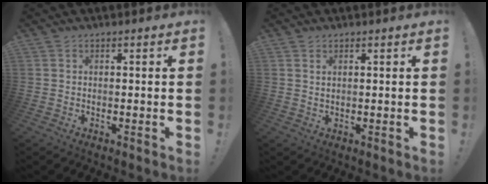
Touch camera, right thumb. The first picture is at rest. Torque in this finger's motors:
{"motor_torque": [-0.16, 0.20, 0.10, 0.03, -0.11]}